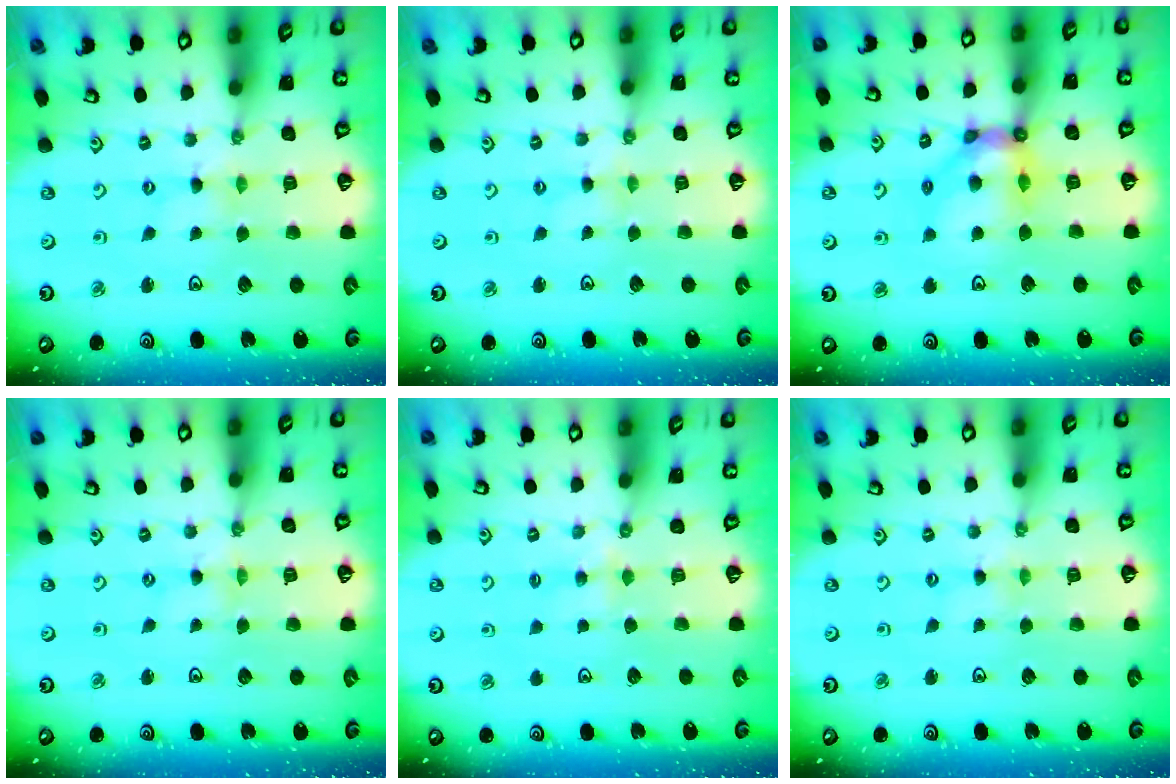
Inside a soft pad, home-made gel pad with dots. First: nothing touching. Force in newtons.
{"total": 2.3, "press": 2.3, "slide": 0.3}
{"total": 10.9, "press": 10.8, "slide": 1.6}
{"total": 0.0}
{"total": 3.7, "press": 3.7, "slide": 0.5}
{"total": 2.0, "press": 2.0, "slide": 0.4}